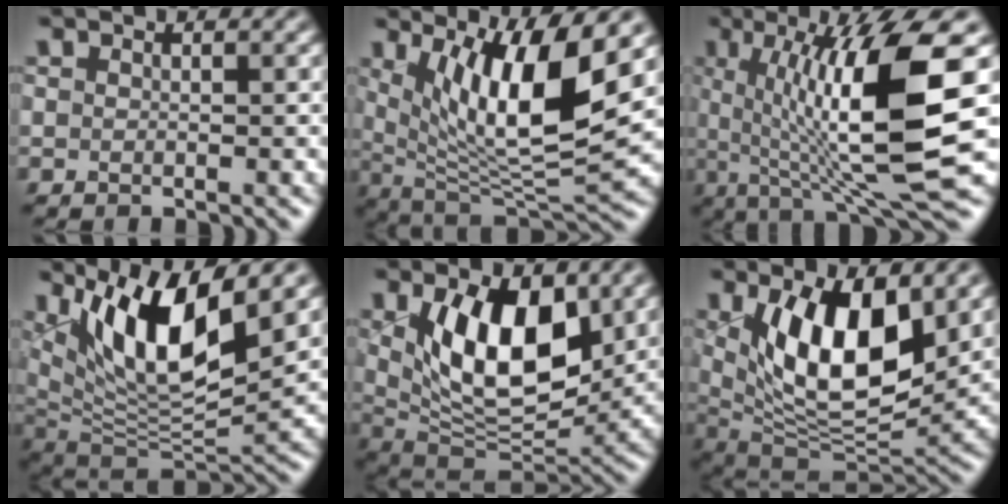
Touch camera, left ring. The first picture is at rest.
{"total": 10.5, "force": [3.5, 2.8, 9.4], "torque": [-0.153, -0.012, 0.070]}
{"total": 13.0, "force": [0.8, 2.7, 12.7], "torque": [-0.180, 0.001, 0.016]}
{"total": 10.2, "force": [4.5, 3.5, 8.4], "torque": [-0.147, -0.015, 0.088]}
{"total": 10.0, "force": [2.3, 5.1, 8.3], "torque": [-0.141, -0.013, 0.044]}
{"total": 10.6, "force": [2.5, 4.9, 9.1], "torque": [-0.153, -0.016, 0.047]}